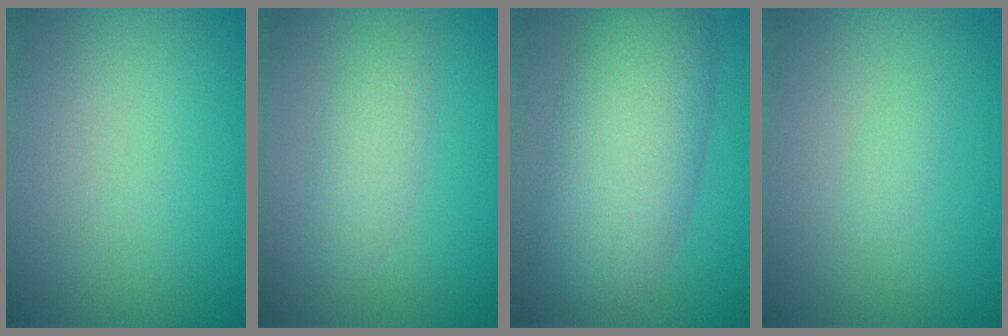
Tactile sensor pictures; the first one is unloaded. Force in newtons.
{"total": 2.5, "press": 2.5, "slide": 0.1}
{"total": 8.1, "press": 8.1, "slide": 0.3}
{"total": 0.8, "press": 0.8, "slide": 0.1}